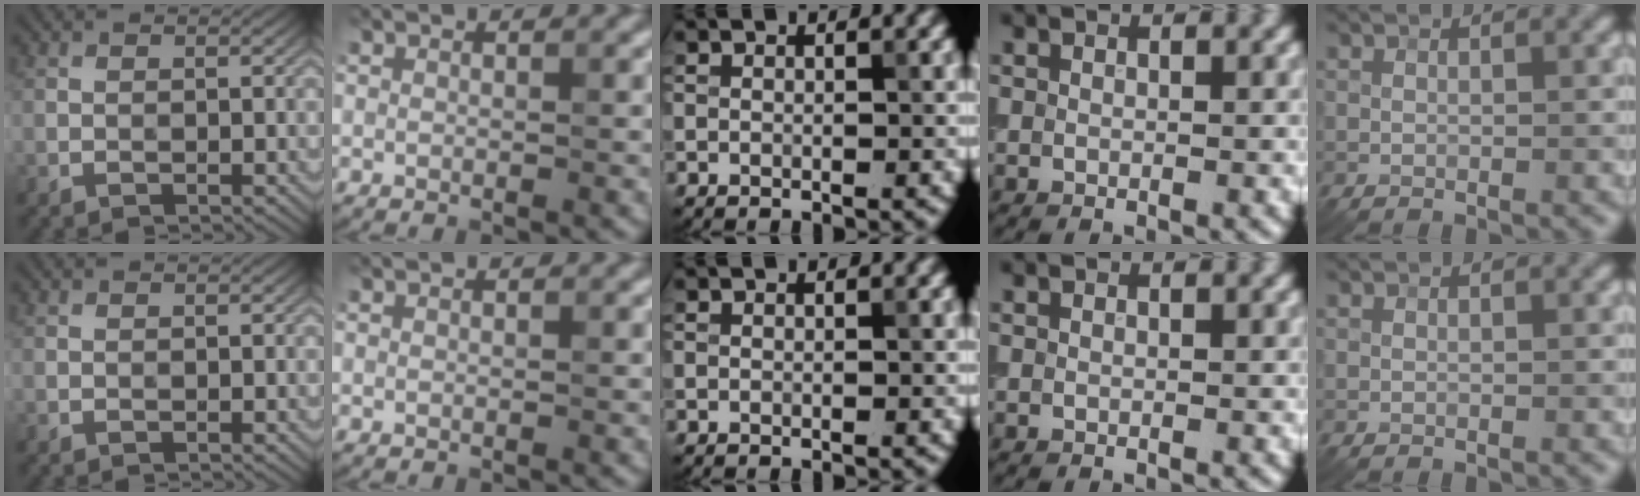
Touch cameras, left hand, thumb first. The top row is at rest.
{}